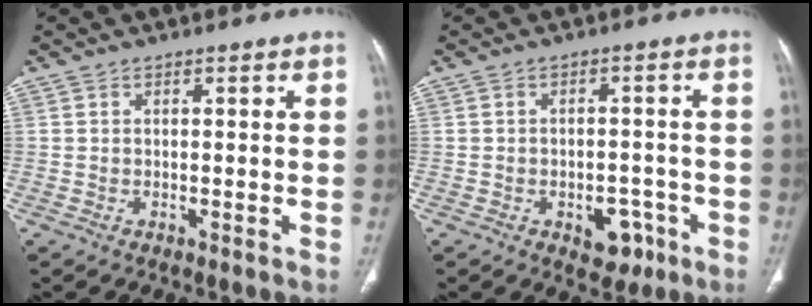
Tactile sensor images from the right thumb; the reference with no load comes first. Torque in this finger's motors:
{"motor_torque": [2.77, 2.24, 0.84, -0.48, -0.01]}